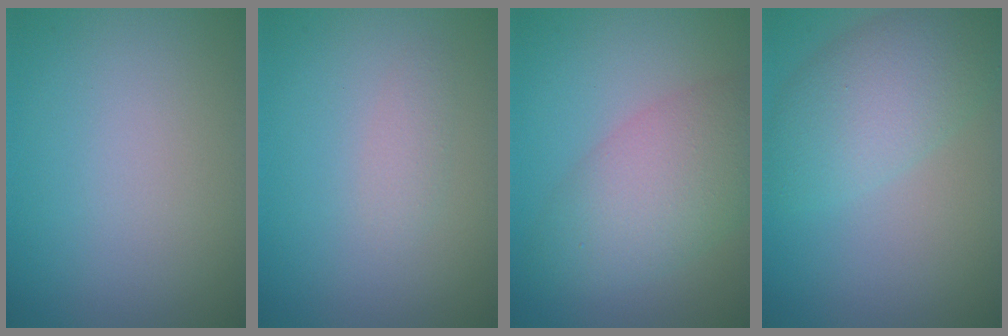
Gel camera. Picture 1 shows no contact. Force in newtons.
{"total": 1.0, "press": 1.0, "slide": 0.0}
{"total": 6.1, "press": 6.0, "slide": 0.3}
{"total": 5.5, "press": 5.5, "slide": 0.1}